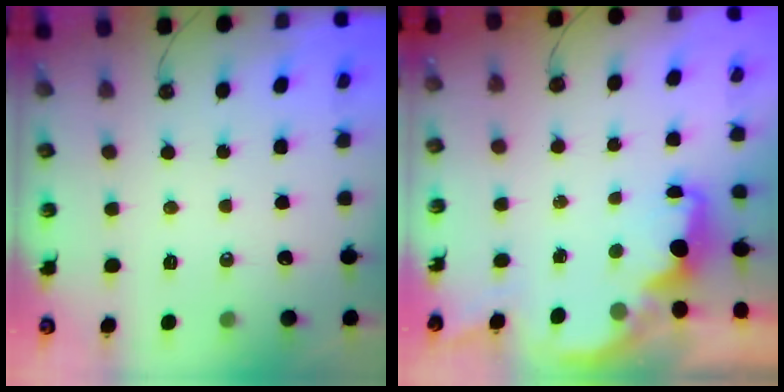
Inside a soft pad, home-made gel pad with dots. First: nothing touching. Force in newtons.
{"total": 1.9, "press": 1.7, "slide": 0.7}